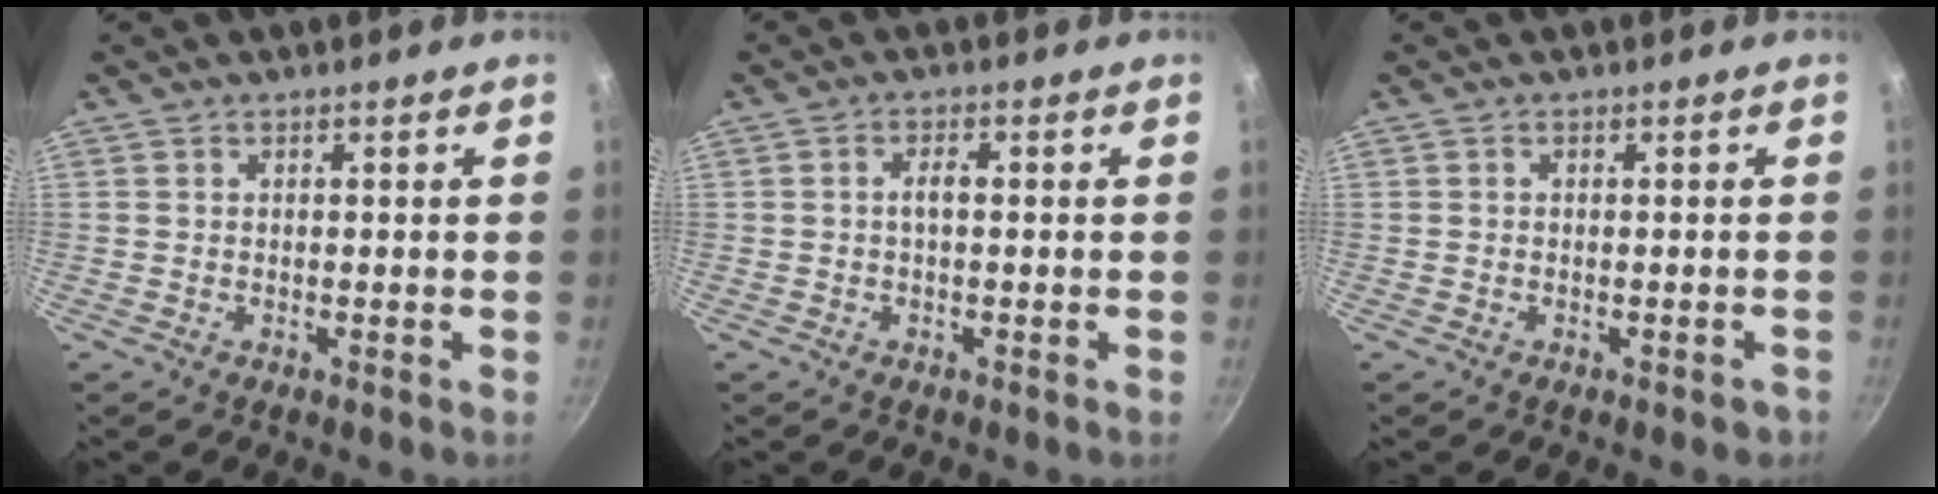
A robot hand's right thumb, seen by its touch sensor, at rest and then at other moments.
{"total": 2.0, "force": [-0.1, 0.9, 1.8], "torque": [-0.034, 0.010, -0.004]}
{"total": 1.6, "force": [-0.9, 0.9, 0.9], "torque": [-0.005, 0.015, -0.001]}